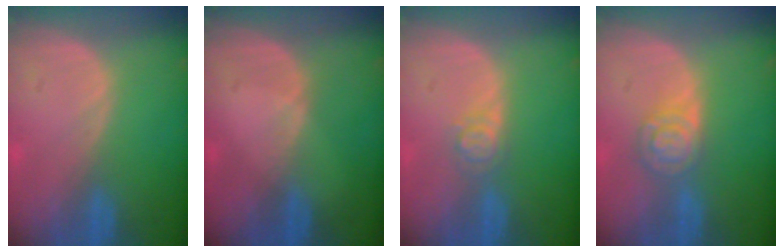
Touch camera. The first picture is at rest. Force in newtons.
{"total": 0.7, "press": 0.5, "slide": 0.5}
{"total": 2.6, "press": 2.6, "slide": 0.3}
{"total": 5.3, "press": 4.6, "slide": 2.6}